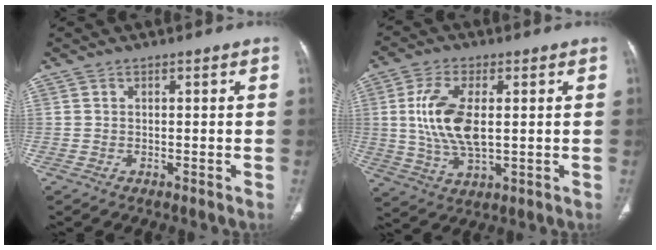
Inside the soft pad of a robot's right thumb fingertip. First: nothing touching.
{"total": 11.9, "force": [1.3, 5.7, 10.4], "torque": [-0.215, -0.008, 0.030]}